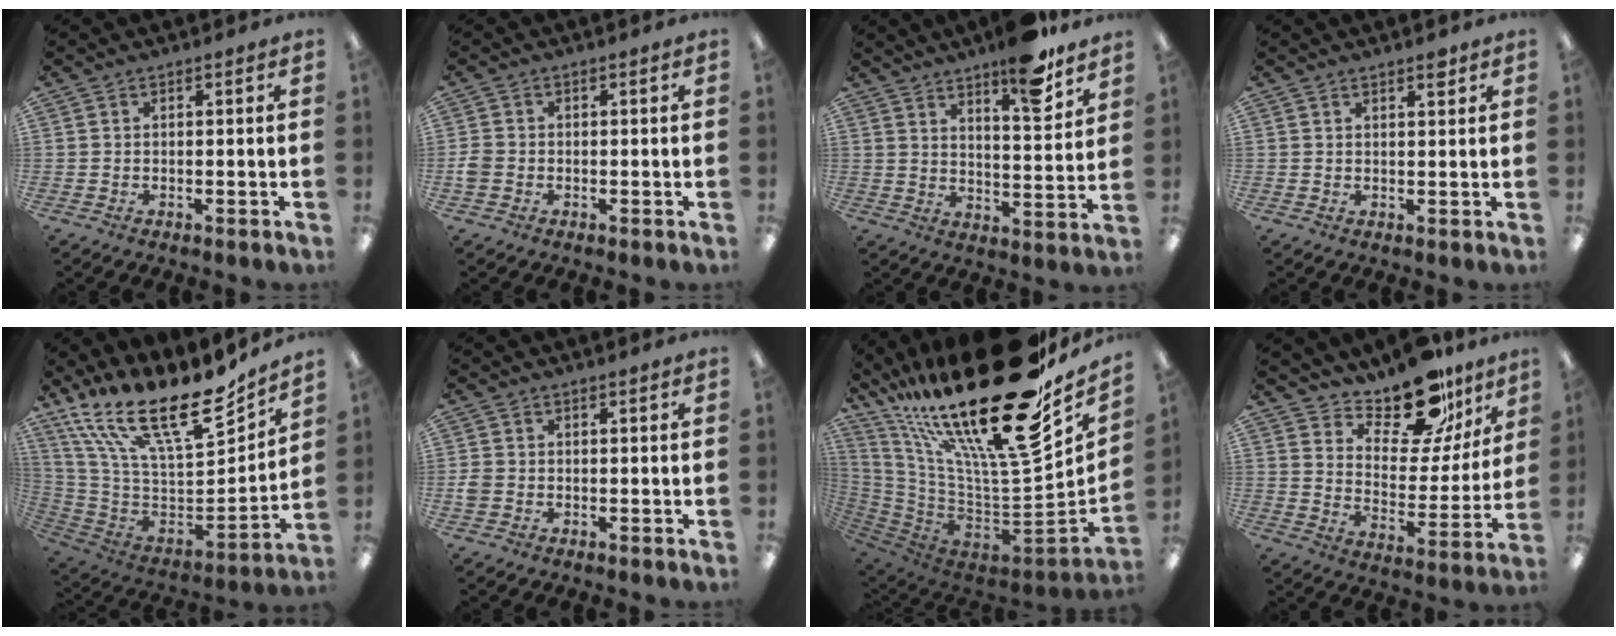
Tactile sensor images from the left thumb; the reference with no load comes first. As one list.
[{"total": 2.7, "force": [-0.6, 2.3, 1.2], "torque": [-0.018, 0.007, -0.011]}, {"total": 12.6, "force": [9.7, 3.3, 7.3], "torque": [-0.096, -0.062, 0.162]}, {"total": 2.2, "force": [1.9, 0.6, 0.9], "torque": [-0.004, -0.008, 0.031]}, {"total": 23.4, "force": [15.5, 8.5, 15.3], "torque": [-0.275, -0.116, 0.269]}, {"total": 2.2, "force": [-0.4, 1.9, 0.9], "torque": [-0.013, 0.005, -0.007]}, {"total": 33.9, "force": [21.0, 10.3, 24.5], "torque": [-0.357, -0.192, 0.366]}, {"total": 17.3, "force": [14.3, 7.1, 6.8], "torque": [-0.102, -0.109, 0.249]}]